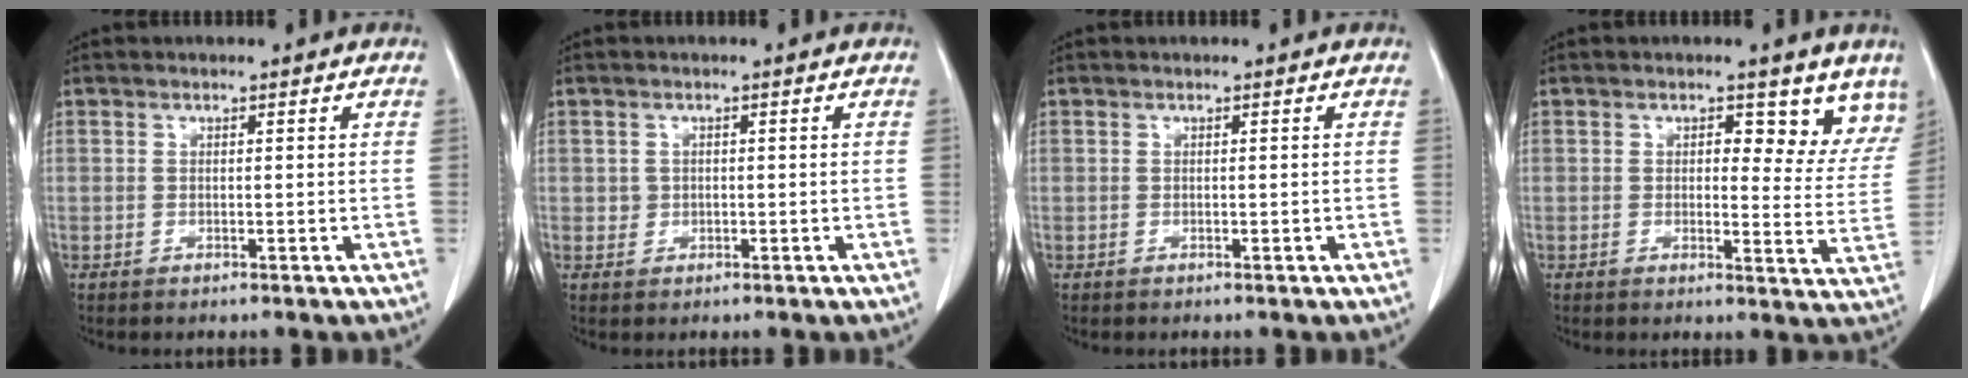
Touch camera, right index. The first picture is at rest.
{"total": 1.2, "force": [-0.1, 1.2, 0.3], "torque": [-0.003, 0.002, 0.001]}
{"total": 0.0}
{"total": 6.9, "force": [5.0, 3.3, 3.4], "torque": [-0.014, -0.020, 0.041]}